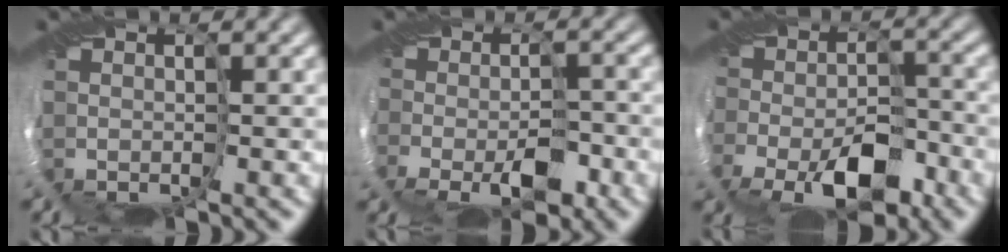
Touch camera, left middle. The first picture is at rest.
{"total": 1.6, "force": [-1.4, 0.3, 0.7], "torque": [0.001, -0.004, -0.023]}
{"total": 3.9, "force": [-2.7, 1.7, 2.3], "torque": [-0.026, -0.008, -0.047]}